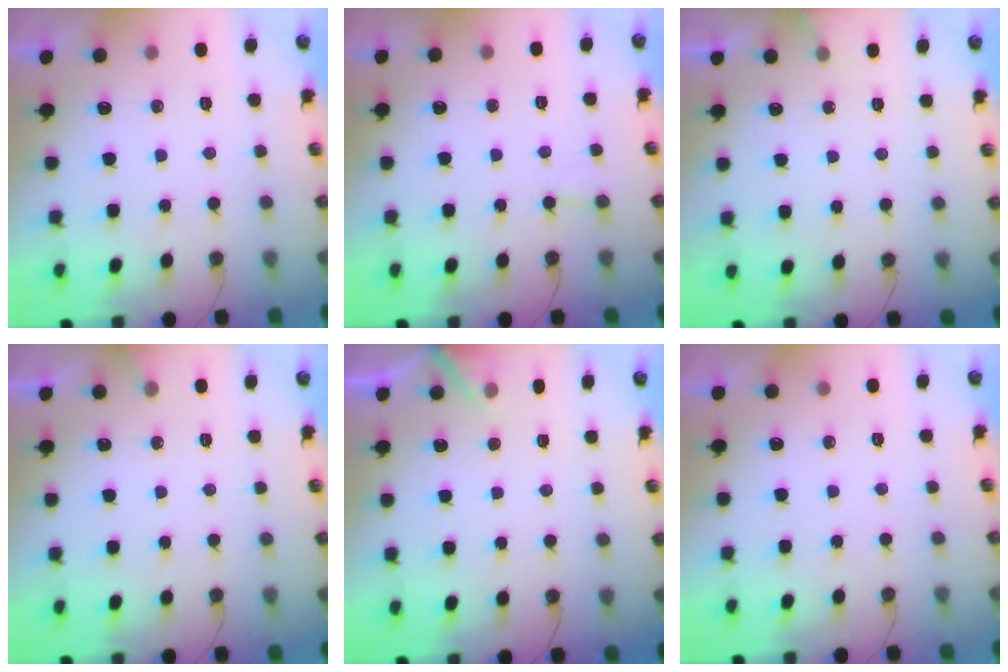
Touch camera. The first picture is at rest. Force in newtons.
{"total": 3.4, "press": 3.4, "slide": 0.2}
{"total": 3.6, "press": 3.6, "slide": 0.1}
{"total": 2.6, "press": 2.6, "slide": 0.3}
{"total": 4.7, "press": 4.6, "slide": 0.6}
{"total": 0.0}